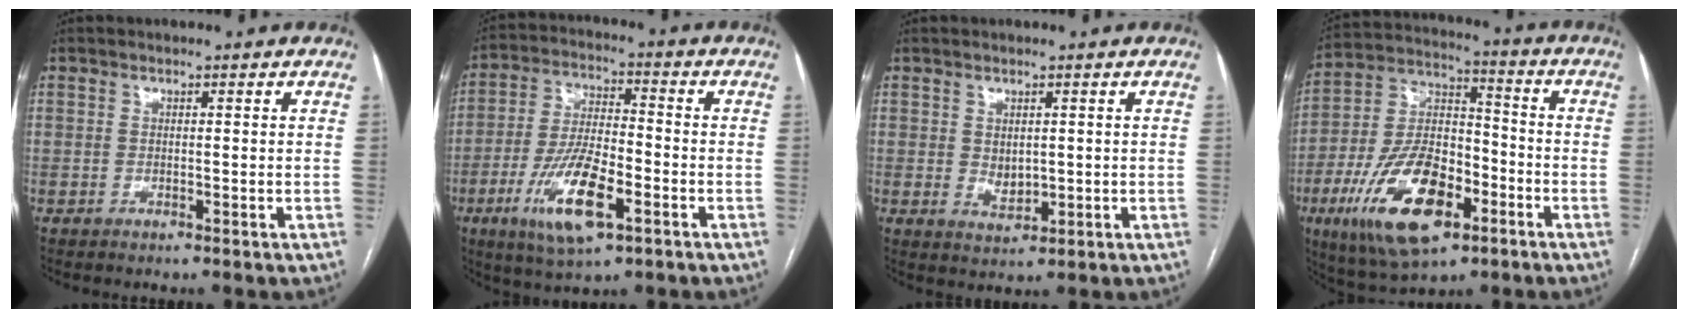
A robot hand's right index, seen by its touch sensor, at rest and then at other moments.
{"total": 13.0, "force": [-5.4, 3.6, 11.2], "torque": [-0.226, -0.012, -0.094]}
{"total": 2.7, "force": [0.4, 1.9, 2.0], "torque": [-0.034, -0.008, 0.015]}
{"total": 18.2, "force": [-7.9, 7.8, 14.3], "torque": [-0.283, 0.002, -0.133]}